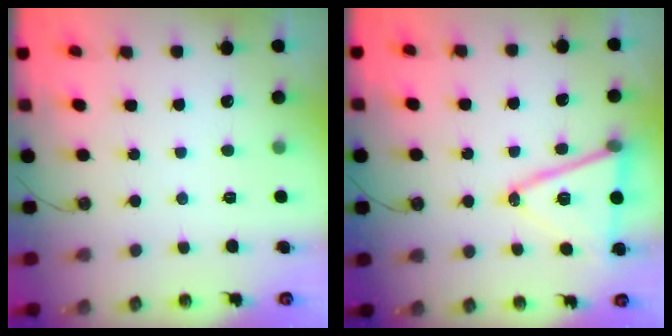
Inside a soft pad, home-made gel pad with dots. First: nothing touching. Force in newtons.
{"total": 15.1, "press": 14.6, "slide": 3.8}